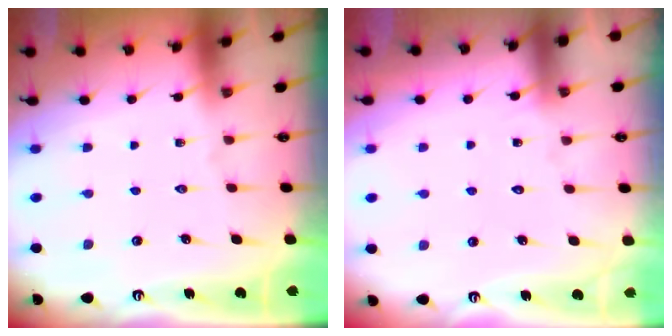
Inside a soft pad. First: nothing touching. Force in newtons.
{"total": 5.7, "press": 5.7, "slide": 0.5}